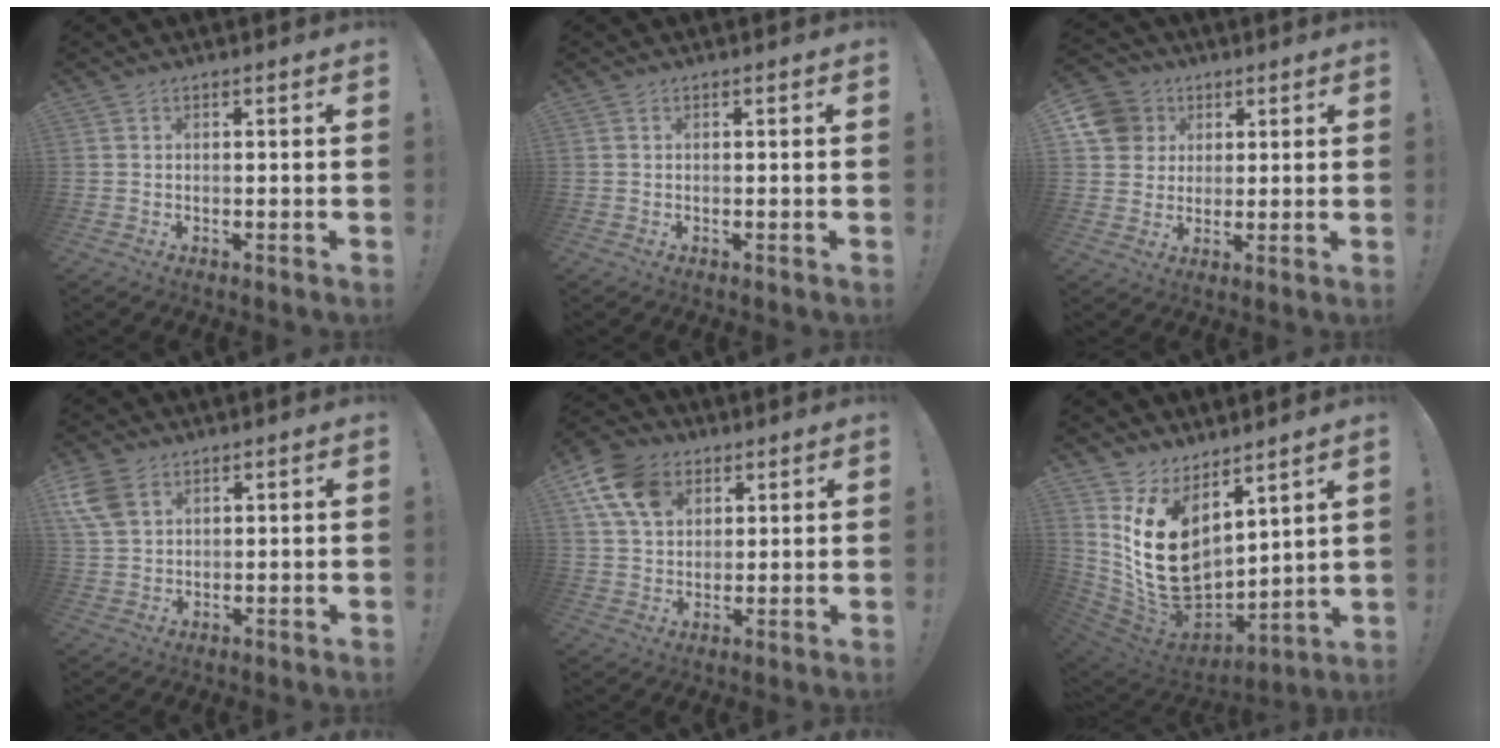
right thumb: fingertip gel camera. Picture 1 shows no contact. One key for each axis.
{"total": 0.0}
{"total": 10.4, "fx": 3.2, "fy": 9.4, "fz": 3.1, "tx": -0.033, "ty": -0.012, "tz": 0.068}
{"total": 7.6, "fx": 3.6, "fy": 5.0, "fz": 4.5, "tx": -0.088, "ty": -0.011, "tz": 0.071}
{"total": 13.9, "fx": 6.2, "fy": 10.1, "fz": 7.3, "tx": -0.119, "ty": -0.017, "tz": 0.125}
{"total": 17.9, "fx": 4.6, "fy": 12.8, "fz": 11.7, "tx": -0.217, "ty": -0.044, "tz": 0.103}